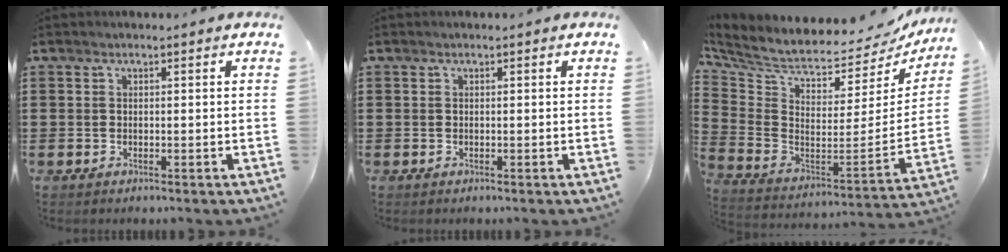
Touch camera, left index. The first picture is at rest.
{"total": 0.0}
{"total": 4.7, "force": [4.1, 1.4, 1.7], "torque": [-0.061, -0.055, 0.064]}